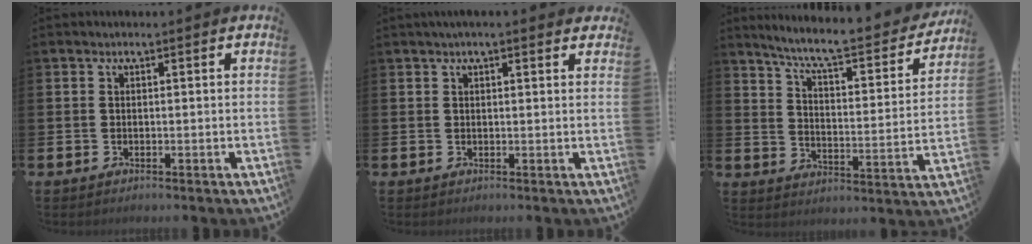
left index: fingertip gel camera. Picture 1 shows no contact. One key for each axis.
{"total": 1.5, "fx": 1.4, "fy": 0.1, "fz": 0.6, "tx": -0.011, "ty": 0.002, "tz": 0.026}
{"total": 7.6, "fx": 6.9, "fy": 1.0, "fz": 3.0, "tx": -0.085, "ty": -0.050, "tz": 0.112}